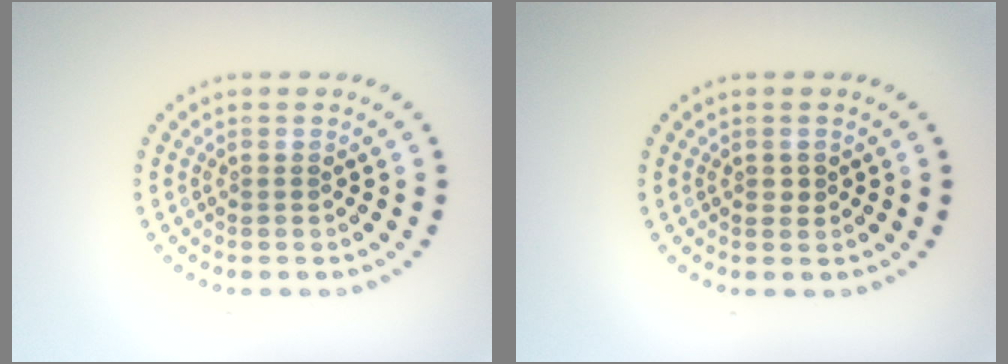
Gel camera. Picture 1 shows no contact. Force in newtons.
{"total": 0.7, "press": 0.7, "slide": 0.0}